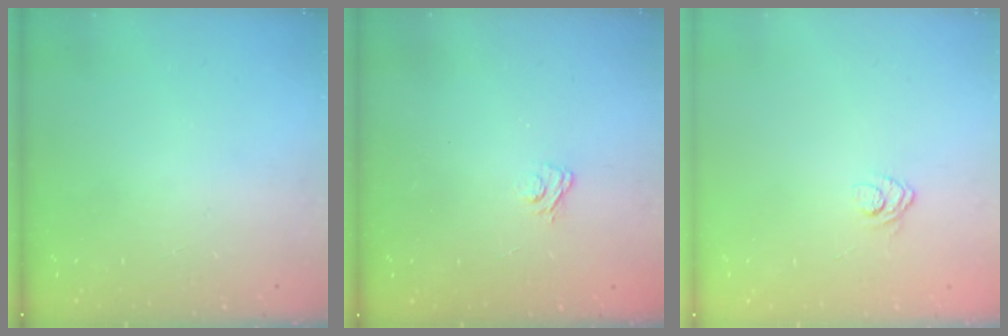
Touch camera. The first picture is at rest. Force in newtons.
{"total": 2.9, "press": 2.6, "slide": 1.2}
{"total": 3.7, "press": 3.6, "slide": 1.2}